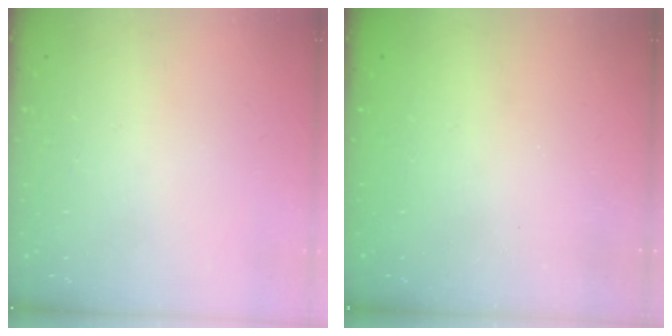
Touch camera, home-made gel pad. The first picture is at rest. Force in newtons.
{"total": 2.3, "press": 2.2, "slide": 0.8}